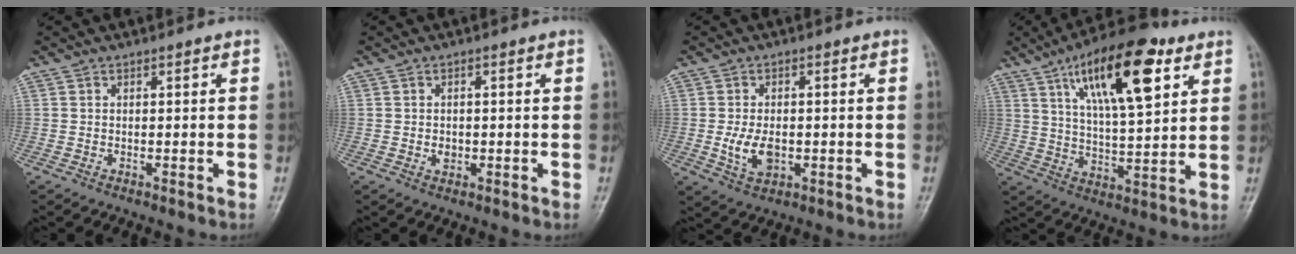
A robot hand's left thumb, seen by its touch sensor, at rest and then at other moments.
{"total": 1.8, "force": [-0.3, 1.4, 1.0], "torque": [-0.009, 0.002, -0.001]}
{"total": 5.9, "force": [-0.9, 3.6, 4.6], "torque": [-0.082, -0.006, -0.011]}
{"total": 18.9, "force": [8.9, 6.7, 15.3], "torque": [-0.222, -0.026, 0.148]}